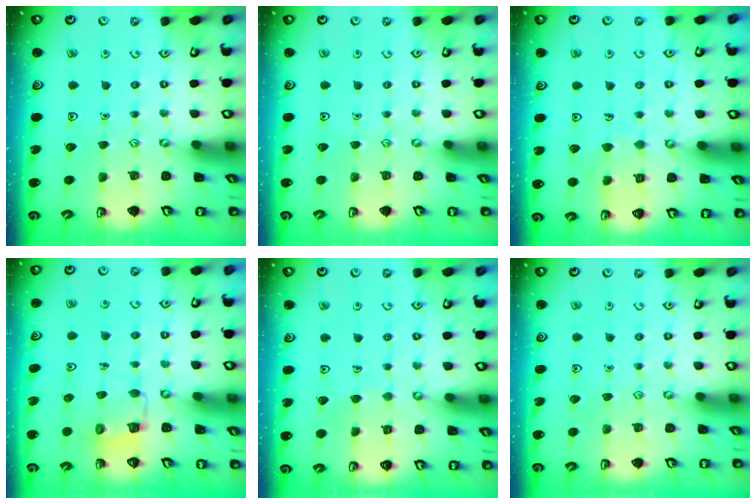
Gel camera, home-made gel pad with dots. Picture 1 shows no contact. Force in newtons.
{"total": 0.0}
{"total": 5.8, "press": 5.8, "slide": 0.4}
{"total": 5.2, "press": 5.2, "slide": 0.4}
{"total": 2.2, "press": 2.2, "slide": 0.1}
{"total": 0.0}